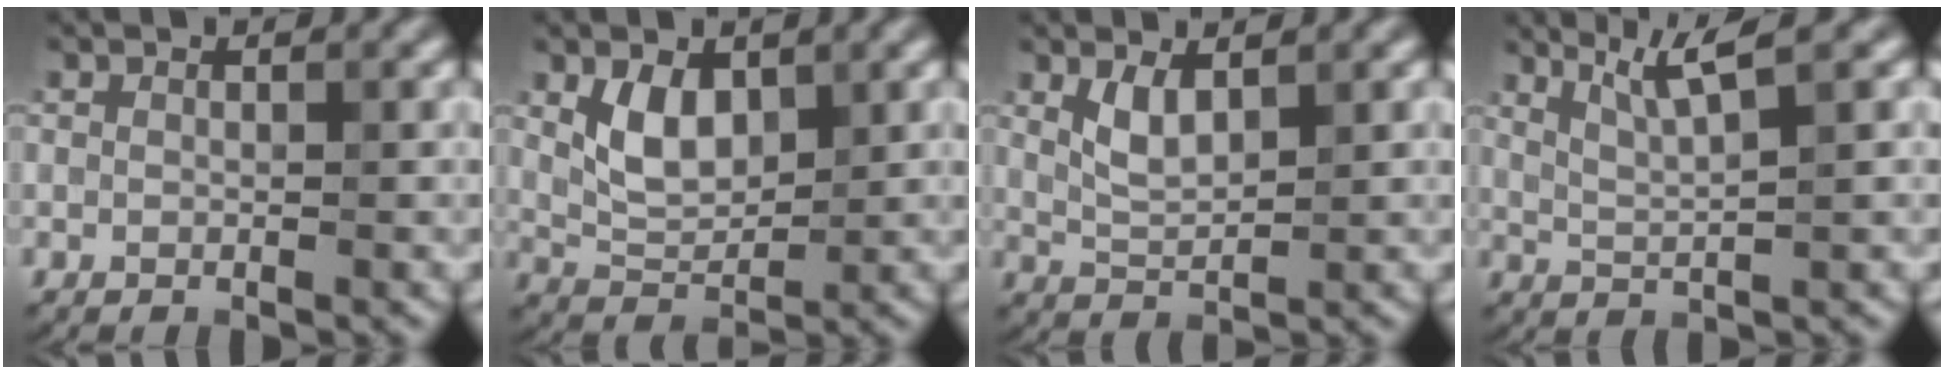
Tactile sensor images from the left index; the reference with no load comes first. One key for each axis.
{"total": 3.5, "fx": 1.2, "fy": 2.1, "fz": 2.5, "tx": -0.053, "ty": -0.007, "tz": 0.027}
{"total": 2.3, "fx": 1.0, "fy": 0.8, "fz": 1.9, "tx": -0.045, "ty": -0.007, "tz": 0.023}
{"total": 3.5, "fx": 2.2, "fy": 0.4, "fz": 2.7, "tx": -0.050, "ty": 0.004, "tz": 0.045}